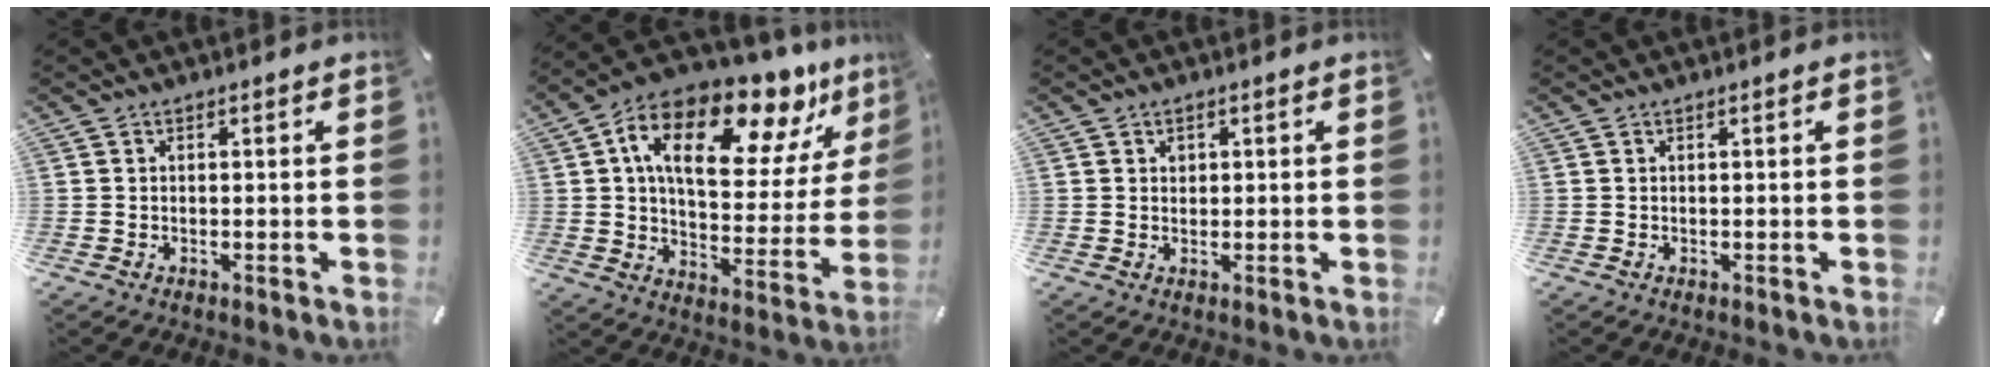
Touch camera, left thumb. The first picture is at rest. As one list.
[{"total": 21.0, "force": [12.3, 10.3, 13.5], "torque": [-0.217, -0.072, 0.206]}, {"total": 1.4, "force": [0.4, 1.3, 0.3], "torque": [0.008, -0.002, 0.003]}, {"total": 0.0}]